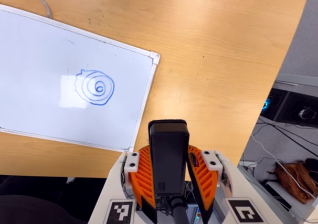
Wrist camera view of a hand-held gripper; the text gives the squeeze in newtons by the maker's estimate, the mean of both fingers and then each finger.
{"total": 7.8, "left": 6.4, "right": 9.3}